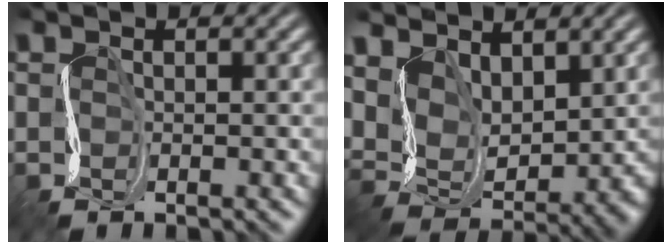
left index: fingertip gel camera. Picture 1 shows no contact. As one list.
[{"total": 5.6, "force": [3.7, 3.1, 2.9], "torque": [-0.066, -0.008, 0.075]}]